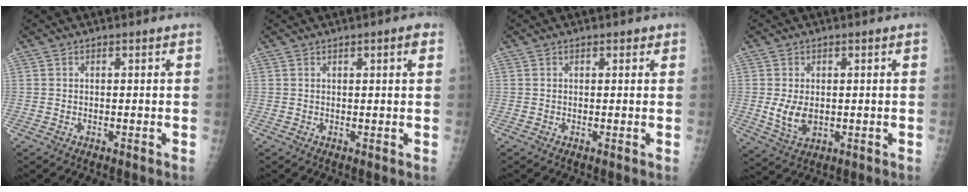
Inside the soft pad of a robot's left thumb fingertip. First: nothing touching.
{"total": 2.1, "force": [1.0, 0.4, 1.8], "torque": [-0.023, 0.000, 0.011]}
{"total": 0.9, "force": [0.6, 0.5, 0.5], "torque": [0.001, -0.001, 0.004]}
{"total": 5.5, "force": [-0.3, 3.6, 4.2], "torque": [-0.070, -0.011, 0.006]}